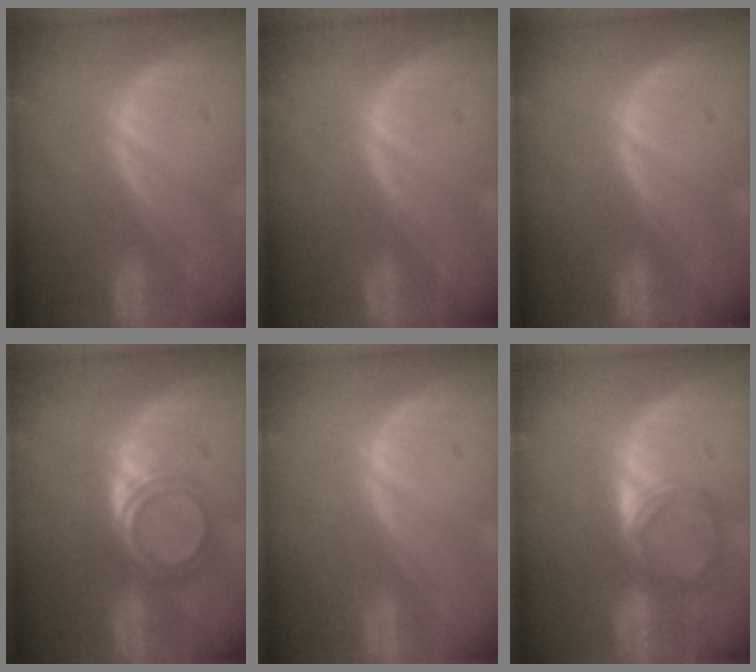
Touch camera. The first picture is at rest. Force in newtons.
{"total": 0.0}
{"total": 0.0}
{"total": 4.9, "press": 4.3, "slide": 2.4}
{"total": 0.0}
{"total": 5.1, "press": 4.5, "slide": 2.3}